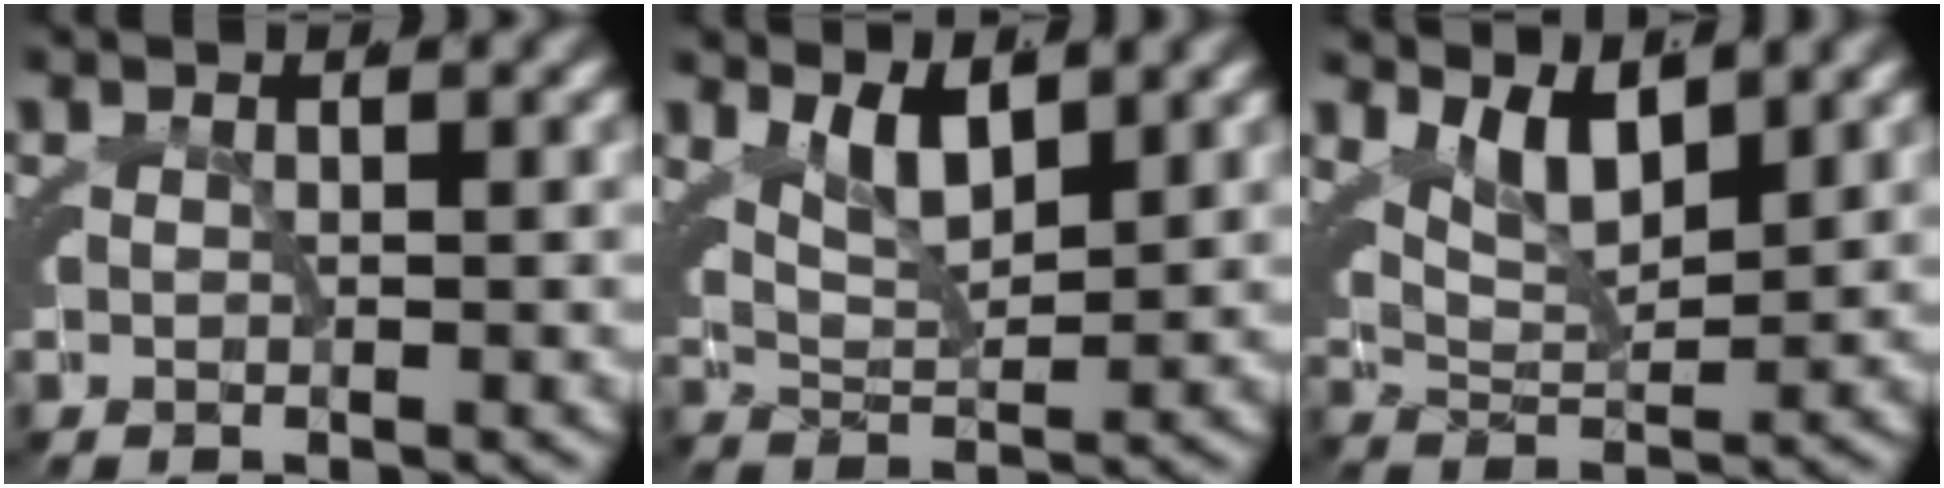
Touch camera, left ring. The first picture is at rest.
{"total": 3.6, "force": [2.2, 1.4, 2.6], "torque": [-0.051, -0.004, 0.038]}
{"total": 4.3, "force": [2.5, 1.9, 3.0], "torque": [-0.057, -0.003, 0.045]}